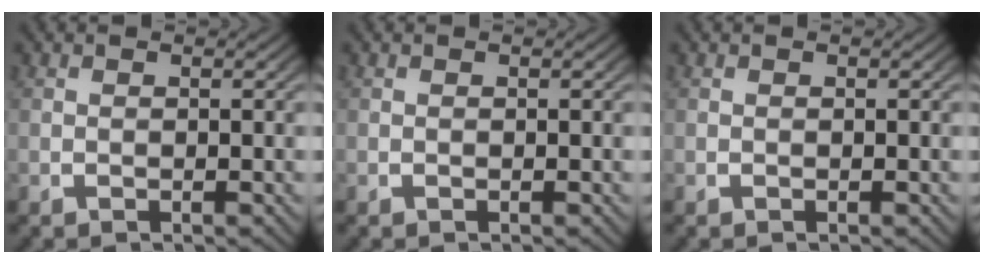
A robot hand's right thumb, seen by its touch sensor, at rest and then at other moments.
{"total": 0.0}
{"total": 0.0}